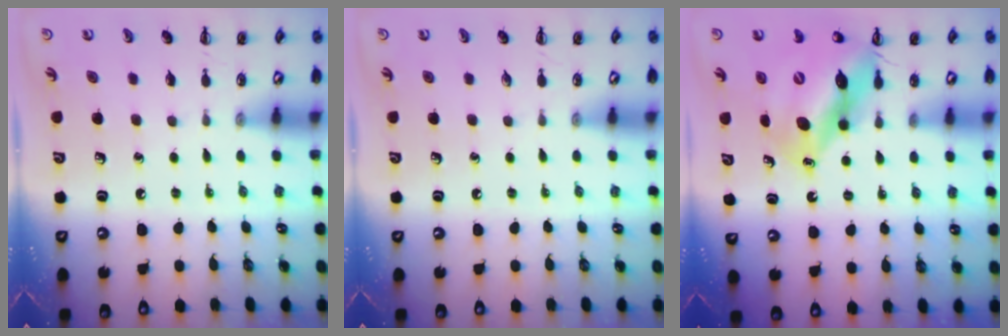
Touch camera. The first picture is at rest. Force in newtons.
{"total": 0.0}
{"total": 12.9, "press": 12.3, "slide": 3.8}